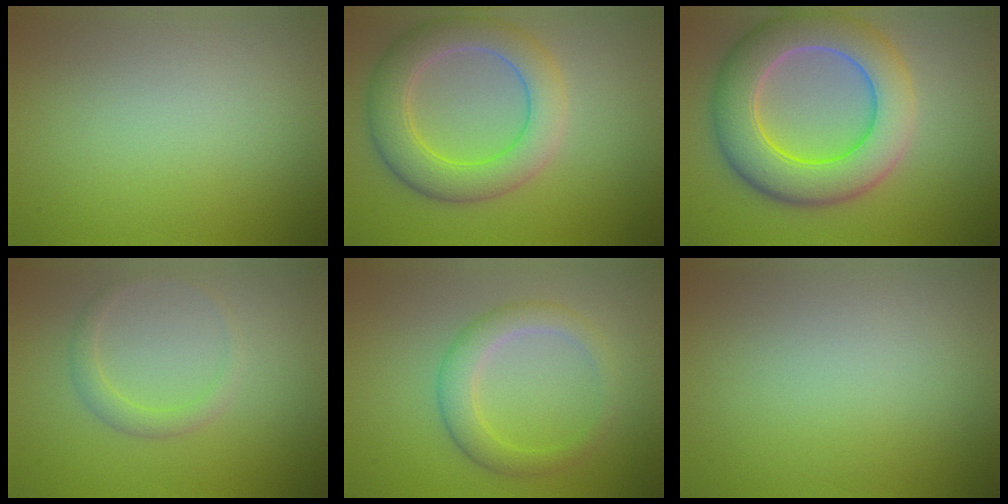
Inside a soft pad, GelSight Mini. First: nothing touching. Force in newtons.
{"total": 6.3, "press": 6.3, "slide": 0.4}
{"total": 9.3, "press": 9.3, "slide": 0.4}
{"total": 1.6, "press": 1.6, "slide": 0.1}
{"total": 3.2, "press": 3.2, "slide": 0.2}
{"total": 0.0}